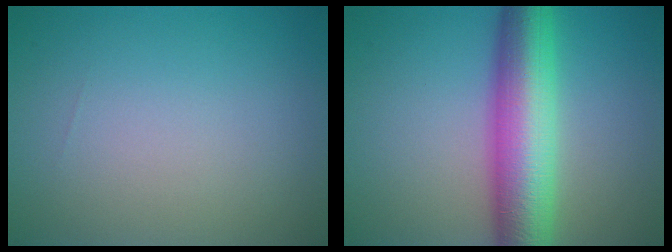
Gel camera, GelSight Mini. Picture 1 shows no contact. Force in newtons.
{"total": 9.4, "press": 9.4, "slide": 0.2}